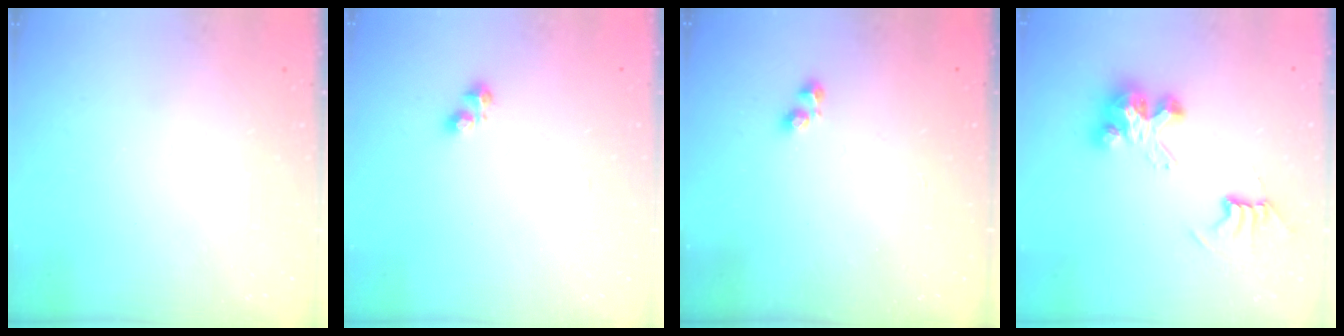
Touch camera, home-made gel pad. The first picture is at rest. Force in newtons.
{"total": 2.7, "press": 2.7, "slide": 0.4}
{"total": 1.9, "press": 1.9, "slide": 0.3}
{"total": 7.7, "press": 7.7, "slide": 0.3}